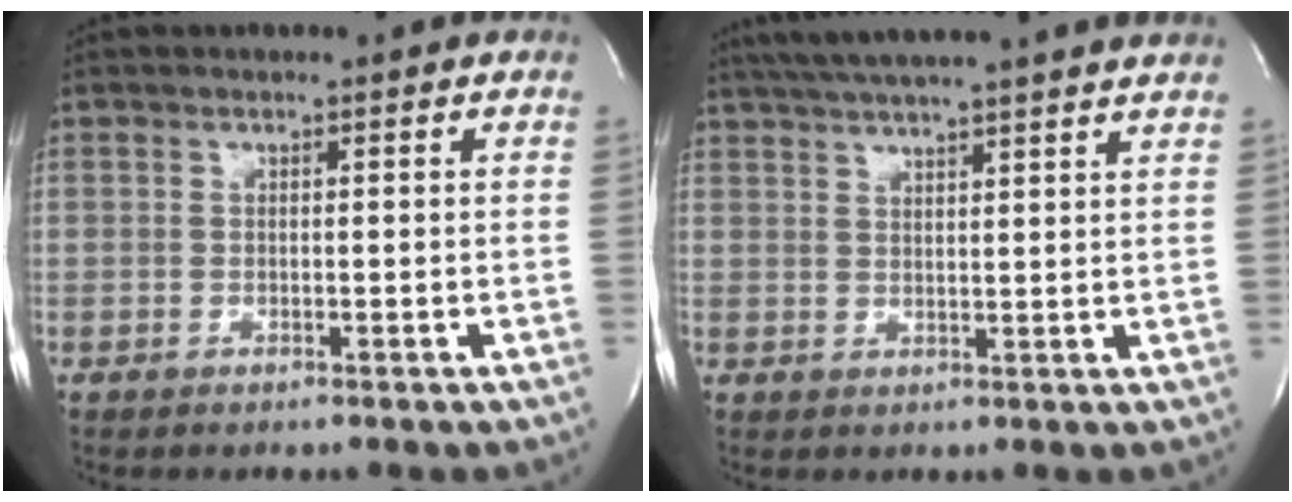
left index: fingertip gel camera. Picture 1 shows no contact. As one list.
[{"total": 17.1, "force": [15.0, 0.2, 8.2], "torque": [-0.143, 0.029, 0.203]}]